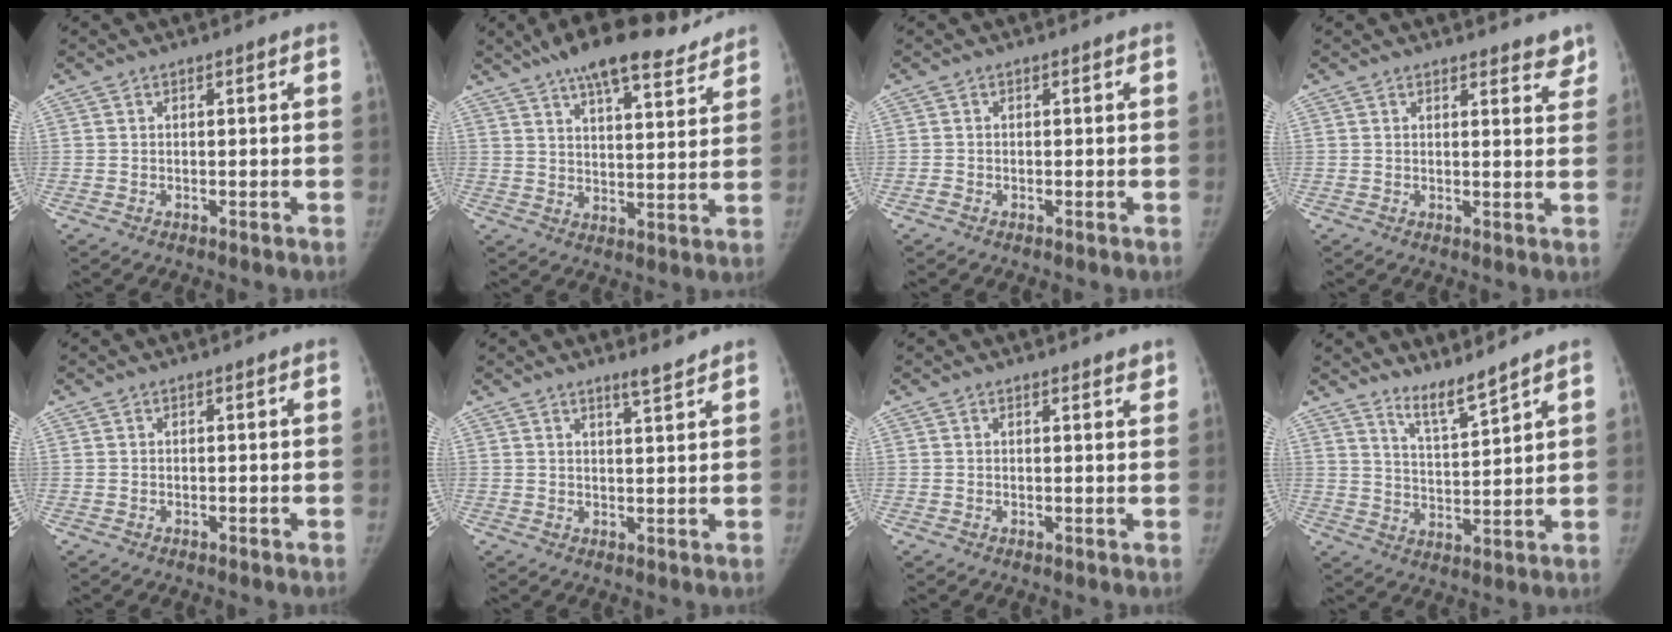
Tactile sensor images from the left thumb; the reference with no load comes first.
{"total": 17.1, "force": [13.3, 5.0, 9.6], "torque": [-0.122, -0.036, 0.201]}
{"total": 0.6, "force": [-0.5, 0.4, 0.1], "torque": [0.001, 0.000, -0.009]}
{"total": 5.0, "force": [4.4, 1.7, 1.7], "torque": [0.009, -0.024, 0.045]}
{"total": 0.0}
{"total": 3.4, "force": [2.9, 0.2, 1.7], "torque": [-0.023, -0.025, 0.046]}
{"total": 2.7, "force": [2.4, 0.8, 1.1], "torque": [0.002, -0.007, 0.025]}
{"total": 6.2, "force": [5.5, 0.0, 2.7], "torque": [-0.047, -0.056, 0.107]}